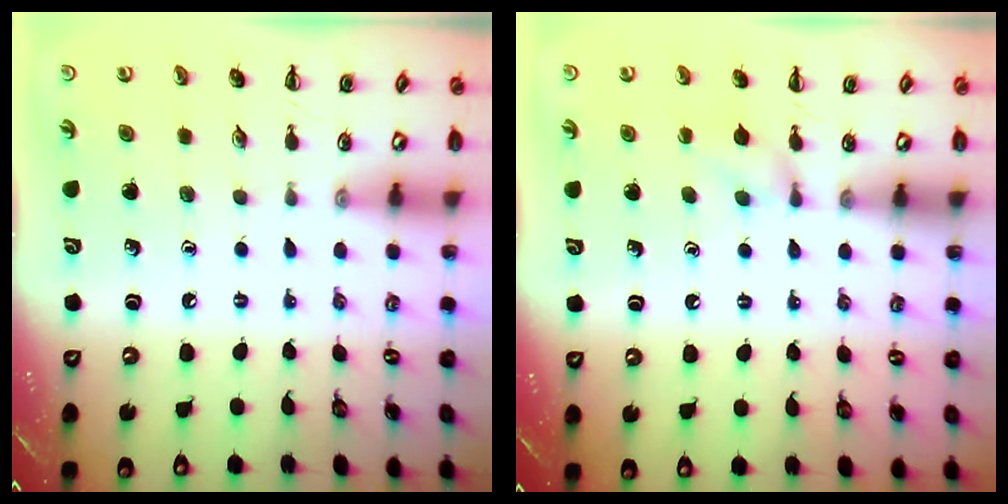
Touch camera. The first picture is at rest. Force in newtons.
{"total": 3.6, "press": 3.3, "slide": 1.4}